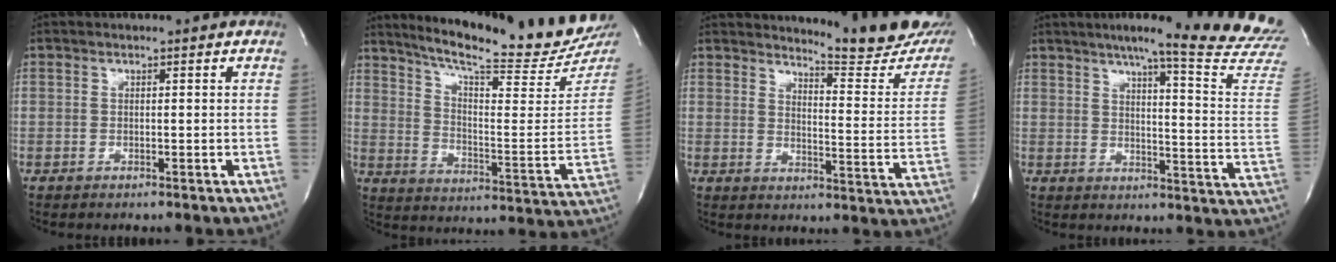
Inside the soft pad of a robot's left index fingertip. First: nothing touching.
{"total": 22.6, "force": [20.6, 0.6, 9.3], "torque": [-0.147, -0.085, 0.275]}
{"total": 15.9, "force": [15.2, 0.4, 4.5], "torque": [-0.060, -0.114, 0.170]}
{"total": 22.2, "force": [19.1, -1.1, 11.3], "torque": [-0.154, -0.091, 0.223]}